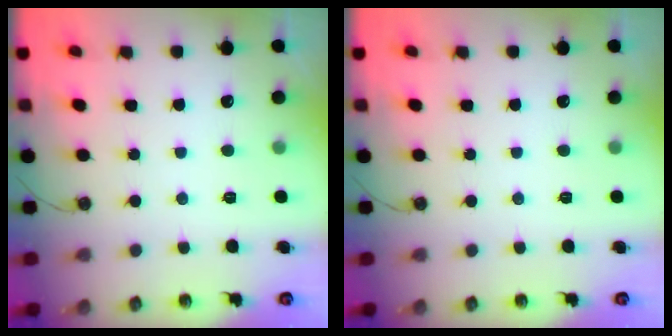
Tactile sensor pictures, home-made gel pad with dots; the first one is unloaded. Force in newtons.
{"total": 0.0}